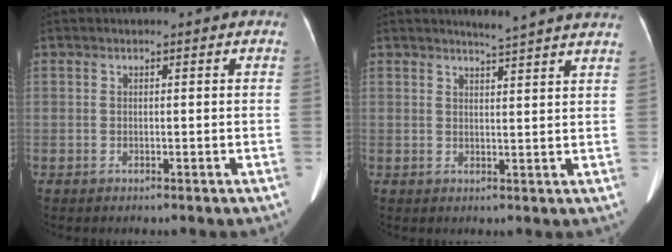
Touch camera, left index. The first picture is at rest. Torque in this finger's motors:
{"motor_torque": [0.06, -0.17, -0.03, 0.02]}